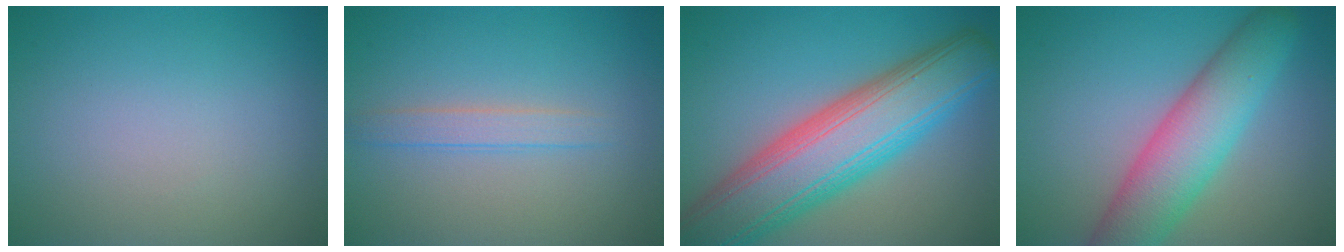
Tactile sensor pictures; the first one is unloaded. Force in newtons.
{"total": 1.8, "press": 1.7, "slide": 0.2}
{"total": 11.3, "press": 11.3, "slide": 0.6}
{"total": 7.3, "press": 7.3, "slide": 0.3}